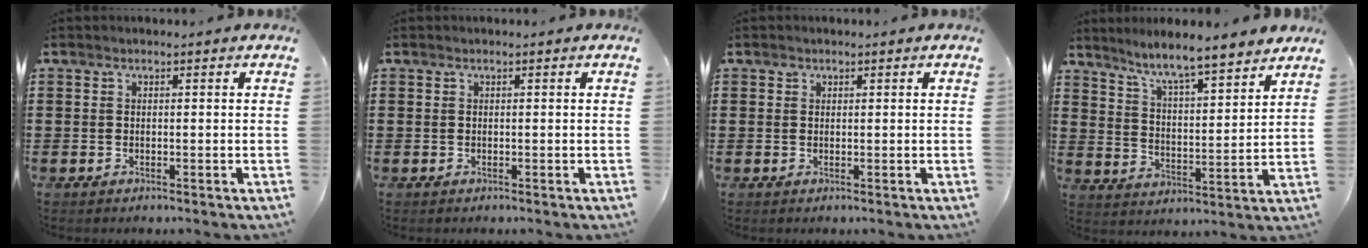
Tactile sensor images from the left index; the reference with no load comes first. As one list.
[{"total": 0.0}, {"total": 0.7, "force": [0.4, 0.5, 0.2], "torque": [-0.006, 0.003, 0.008]}, {"total": 6.3, "force": [5.8, -0.2, 2.5], "torque": [-0.075, -0.042, 0.095]}]